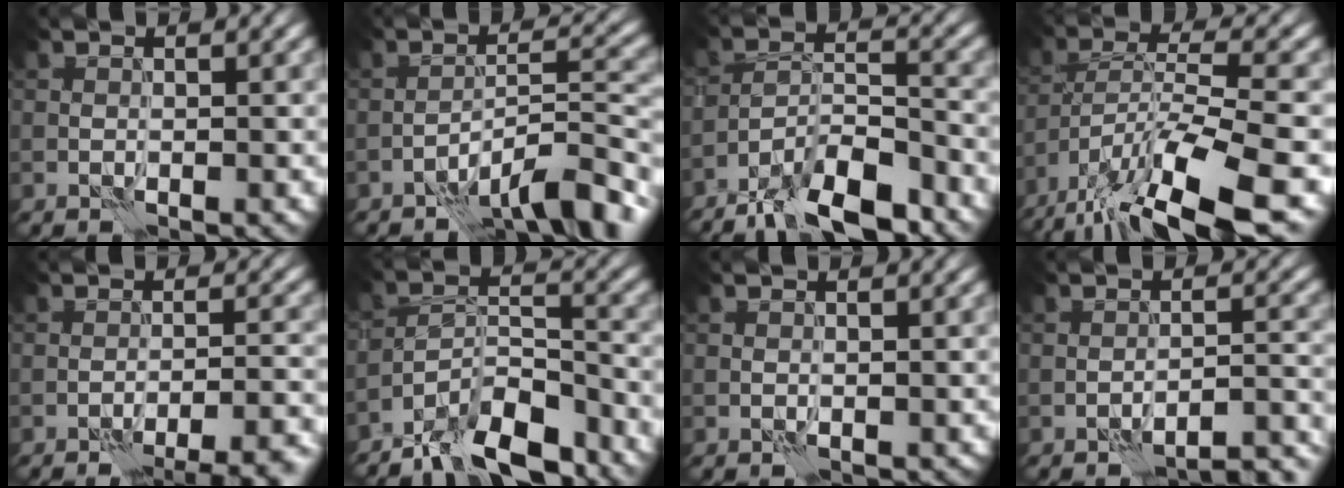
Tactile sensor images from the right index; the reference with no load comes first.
{"total": 7.9, "force": [-6.1, 1.6, 4.9], "torque": [-0.062, 0.016, -0.103]}
{"total": 8.6, "force": [-6.8, 2.5, 4.7], "torque": [-0.071, 0.009, -0.124]}
{"total": 12.8, "force": [-9.0, 3.3, 8.4], "torque": [-0.157, -0.001, -0.150]}
{"total": 8.0, "force": [-6.5, 1.9, 4.3], "torque": [-0.039, 0.013, -0.068]}
{"total": 8.1, "force": [-6.7, 2.3, 4.0], "torque": [-0.056, 0.006, -0.127]}
{"total": 0.0}
{"total": 5.9, "force": [-5.4, 1.0, 2.0], "torque": [-0.015, 0.022, -0.061]}